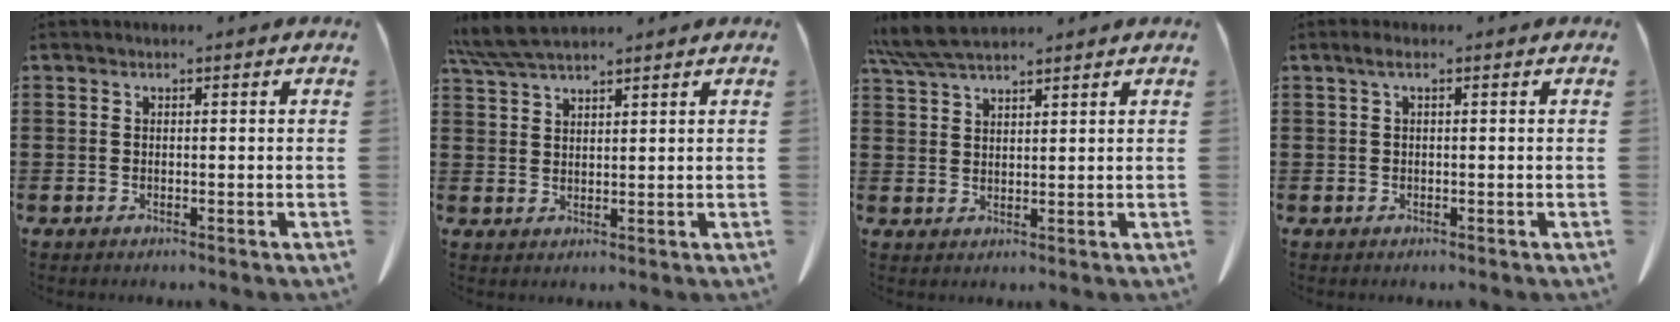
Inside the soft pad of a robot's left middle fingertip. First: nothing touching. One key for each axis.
{"total": 5.2, "fx": 4.5, "fy": 0.8, "fz": 2.5, "tx": -0.062, "ty": -0.006, "tz": 0.086}
{"total": 5.8, "fx": 5.0, "fy": 1.1, "fz": 2.8, "tx": -0.068, "ty": -0.008, "tz": 0.095}
{"total": 1.4, "fx": 0.1, "fy": 0.3, "fz": 1.4, "tx": -0.026, "ty": 0.001, "tz": 0.001}